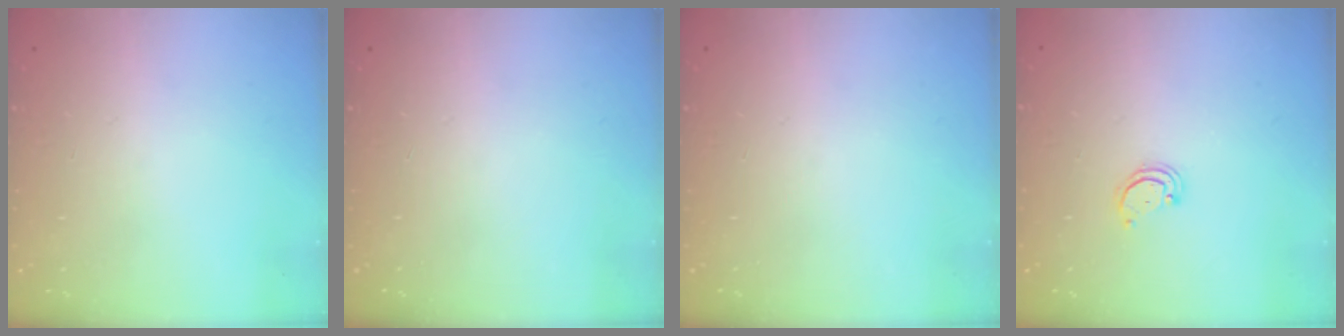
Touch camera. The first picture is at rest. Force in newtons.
{"total": 0.0}
{"total": 0.0}
{"total": 2.2, "press": 2.2, "slide": 0.2}